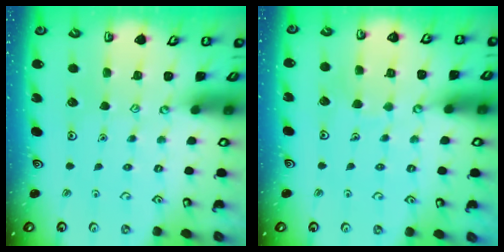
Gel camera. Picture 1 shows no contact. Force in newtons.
{"total": 3.3, "press": 3.3, "slide": 0.3}